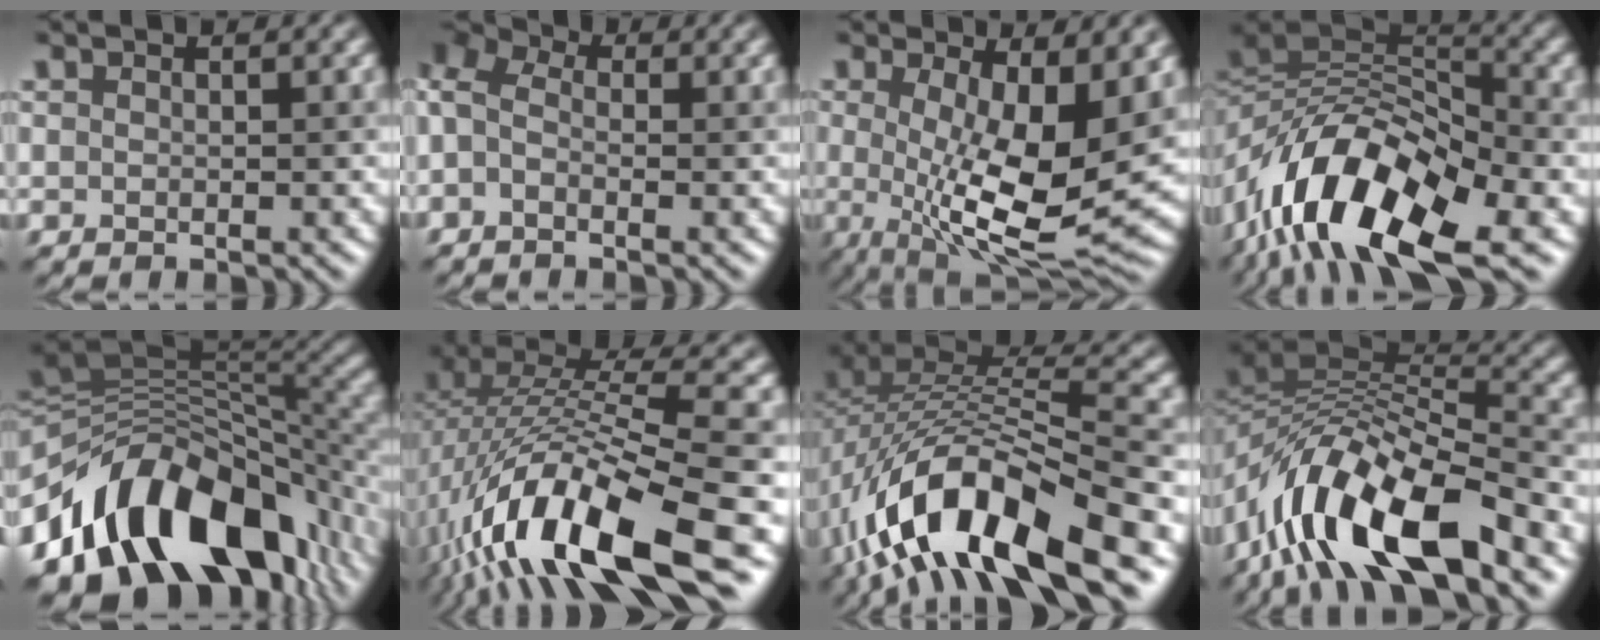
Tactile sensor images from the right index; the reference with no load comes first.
{"total": 5.5, "force": [0.3, 3.9, 3.8], "torque": [-0.097, 0.034, -0.012]}
{"total": 11.8, "force": [0.3, 4.9, 10.7], "torque": [-0.169, -0.022, 0.011]}
{"total": 14.1, "force": [-6.5, 6.2, 10.9], "torque": [-0.180, 0.018, -0.123]}
{"total": 13.6, "force": [-5.5, 8.3, 9.2], "torque": [-0.125, 0.027, -0.095]}
{"total": 14.9, "force": [-6.2, 4.6, 12.7], "torque": [-0.248, 0.015, -0.099]}
{"total": 14.1, "force": [-6.6, 5.8, 11.0], "torque": [-0.201, 0.009, -0.120]}
{"total": 12.8, "force": [-6.8, 4.6, 9.9], "torque": [-0.166, 0.019, -0.126]}